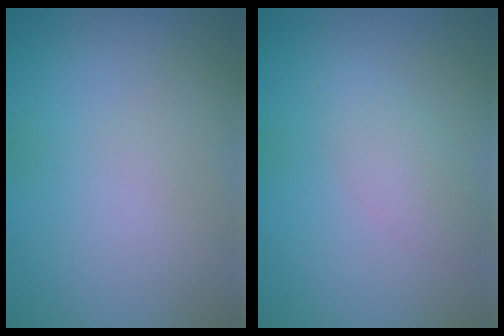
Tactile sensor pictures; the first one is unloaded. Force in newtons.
{"total": 2.0, "press": 2.0, "slide": 0.1}